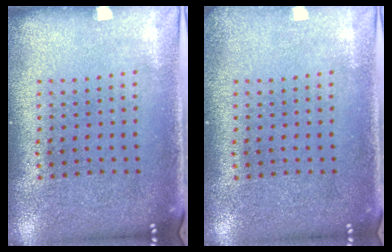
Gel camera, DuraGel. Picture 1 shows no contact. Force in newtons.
{"total": 1.0, "press": 1.0, "slide": 0.1}